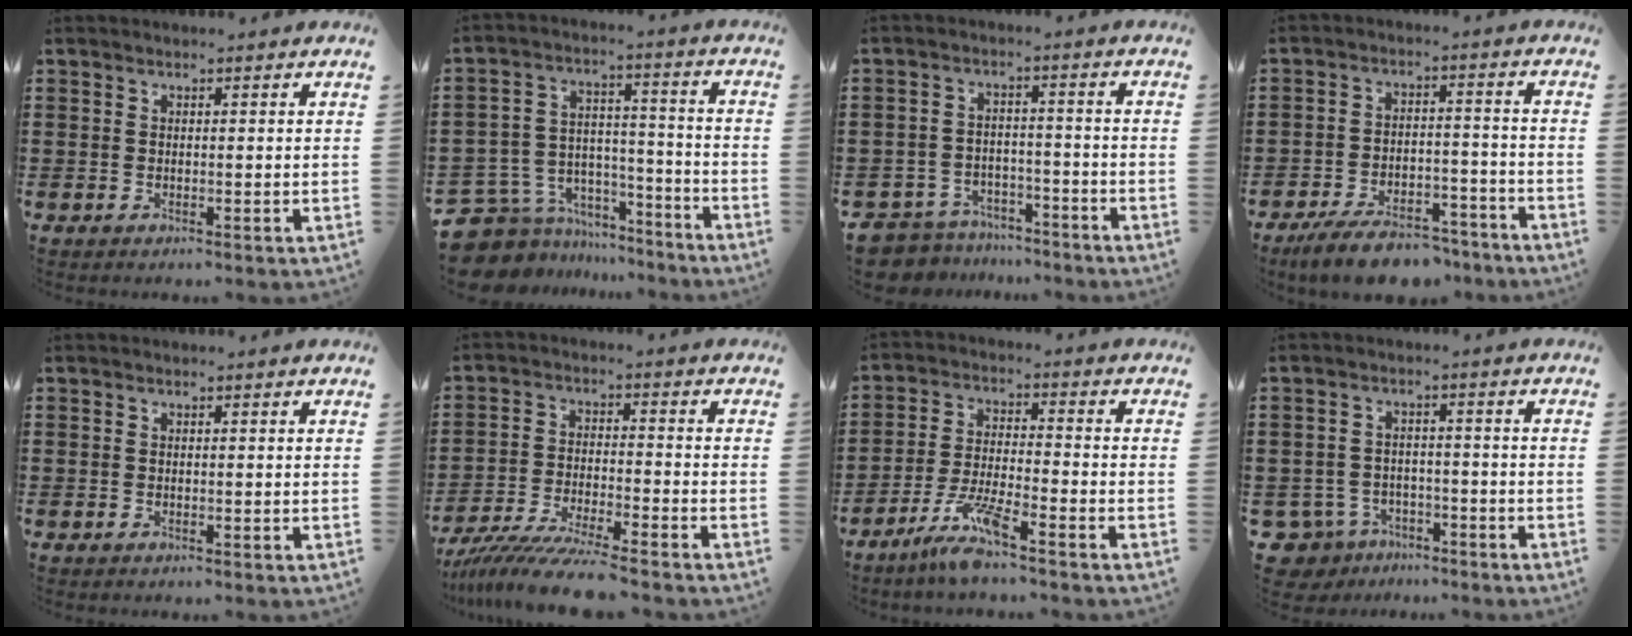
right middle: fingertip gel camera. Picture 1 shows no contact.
{"total": 7.4, "force": [-6.1, 4.2, 1.0], "torque": [-0.052, 0.000, -0.119]}
{"total": 5.9, "force": [-5.8, 1.1, 0.1], "torque": [-0.024, 0.007, -0.123]}
{"total": 7.8, "force": [-7.0, 1.9, 2.8], "torque": [-0.047, 0.019, -0.130]}
{"total": 0.0}
{"total": 8.4, "force": [-7.8, 0.0, 3.2], "torque": [-0.064, -0.005, -0.149]}
{"total": 6.9, "force": [-5.4, 0.4, 4.3], "torque": [-0.095, -0.011, -0.104]}
{"total": 4.2, "force": [-3.8, 1.7, 0.7], "torque": [-0.042, 0.000, -0.082]}